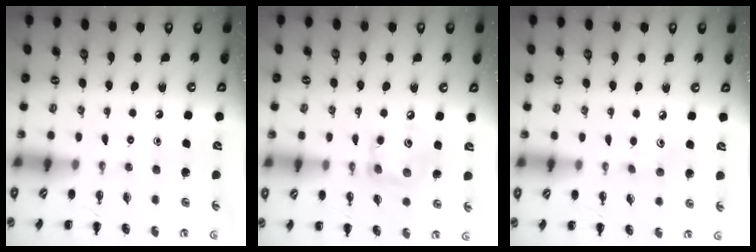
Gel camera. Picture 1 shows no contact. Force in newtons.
{"total": 8.3, "press": 8.3, "slide": 0.3}
{"total": 4.8, "press": 4.7, "slide": 1.2}